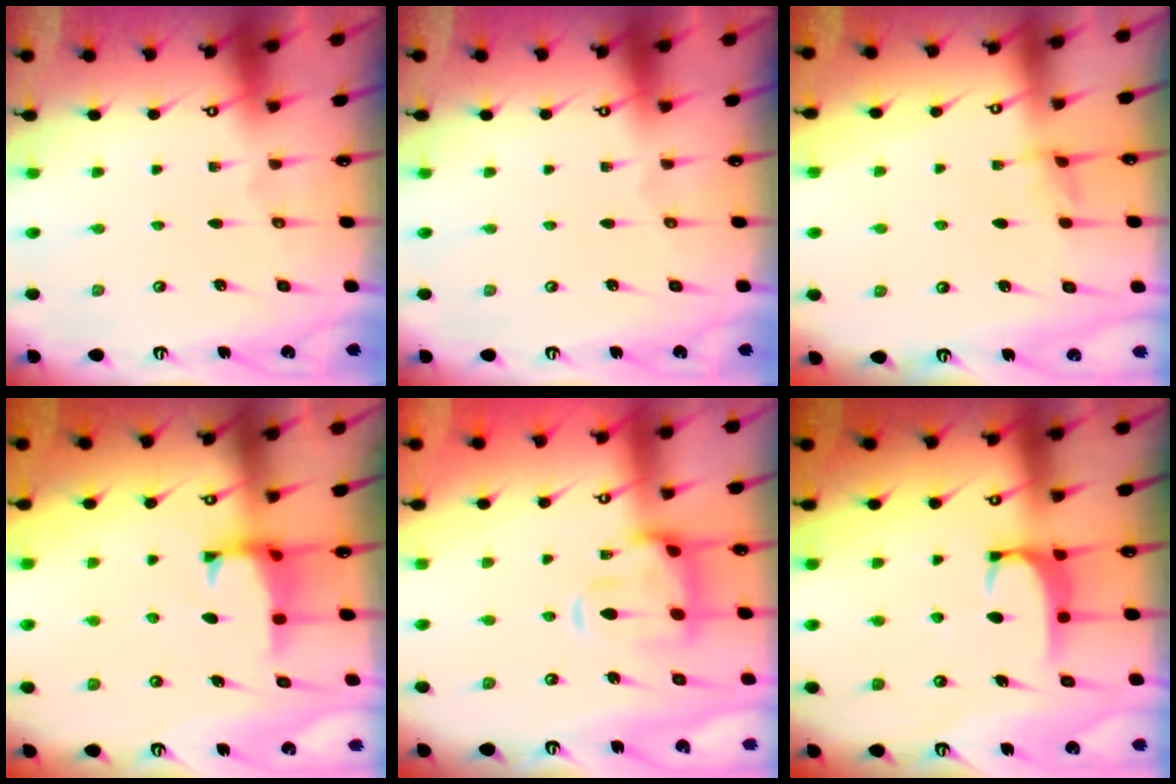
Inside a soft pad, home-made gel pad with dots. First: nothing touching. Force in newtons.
{"total": 0.0}
{"total": 2.9, "press": 2.9, "slide": 0.4}
{"total": 1.1, "press": 0.8, "slide": 0.8}
{"total": 6.2, "press": 6.0, "slide": 1.6}
{"total": 2.0, "press": 1.9, "slide": 0.6}